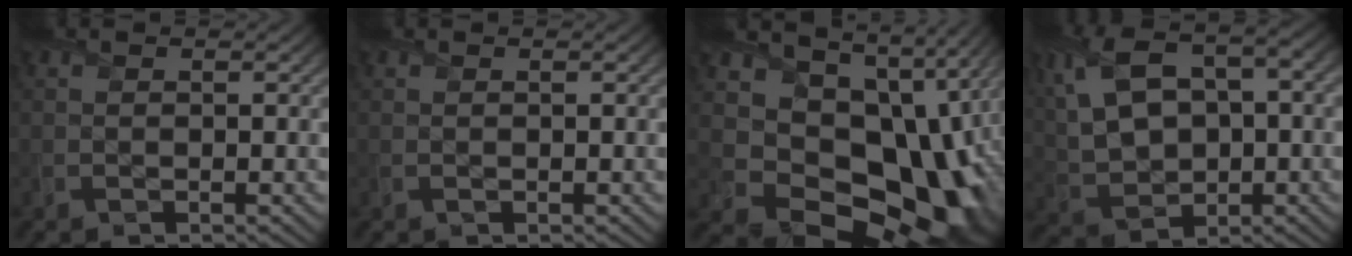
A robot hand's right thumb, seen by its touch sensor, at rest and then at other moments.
{"total": 0.0}
{"total": 17.8, "force": [0.7, 13.6, 11.4], "torque": [-0.191, -0.050, 0.060]}
{"total": 14.0, "force": [3.1, 8.8, 10.4], "torque": [-0.259, 0.008, 0.075]}